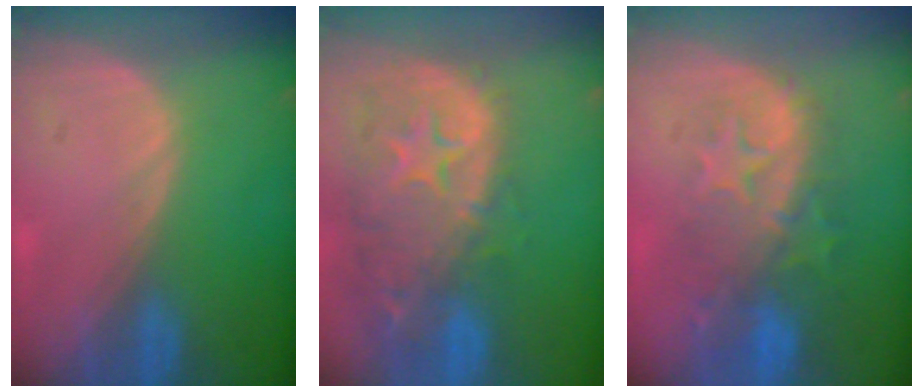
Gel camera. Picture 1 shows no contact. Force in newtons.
{"total": 14.1, "press": 11.4, "slide": 8.4}
{"total": 9.8, "press": 9.1, "slide": 3.5}